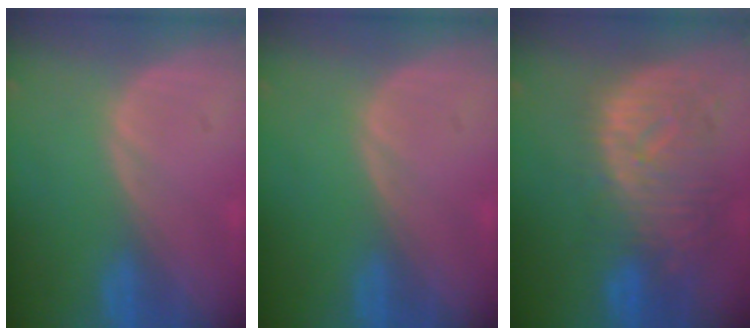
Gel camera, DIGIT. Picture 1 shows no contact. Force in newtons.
{"total": 0.0}
{"total": 10.8, "press": 9.6, "slide": 5.0}